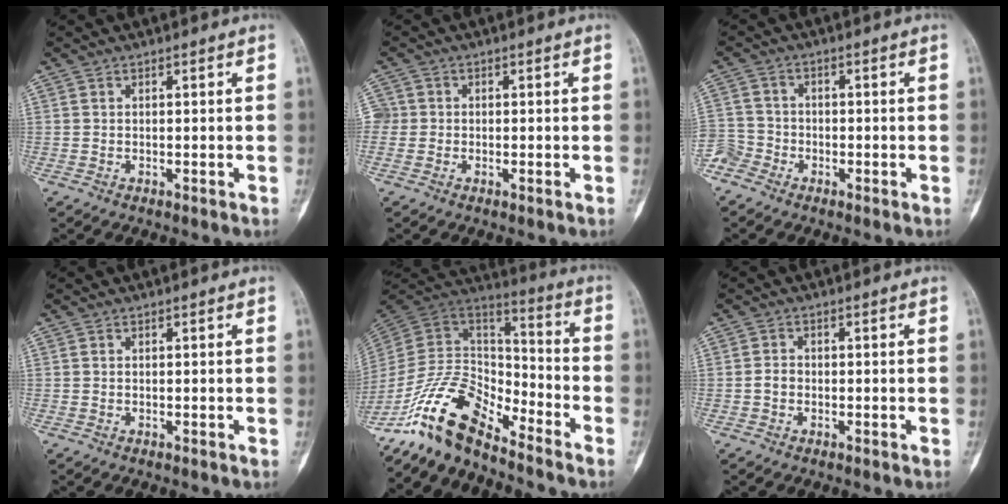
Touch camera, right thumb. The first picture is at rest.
{"total": 3.4, "force": [-0.1, 3.3, 0.9], "torque": [-0.007, 0.011, -0.004]}
{"total": 4.6, "force": [-3.1, 3.4, 0.4], "torque": [0.006, 0.013, -0.070]}
{"total": 0.0}
{"total": 15.5, "force": [-12.1, 5.8, 7.7], "torque": [-0.131, 0.095, -0.237]}
{"total": 1.8, "force": [-0.5, 1.4, 0.9], "torque": [-0.013, 0.008, -0.011]}